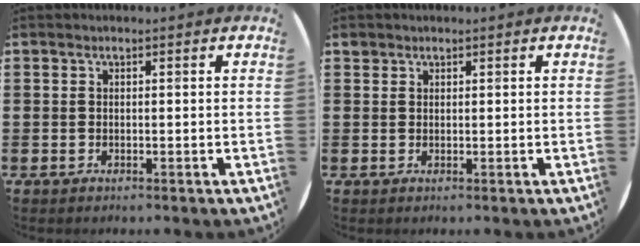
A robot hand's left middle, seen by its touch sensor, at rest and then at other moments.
{"total": 0.8, "force": [0.6, 0.4, -0.1], "torque": [0.002, 0.003, 0.013]}